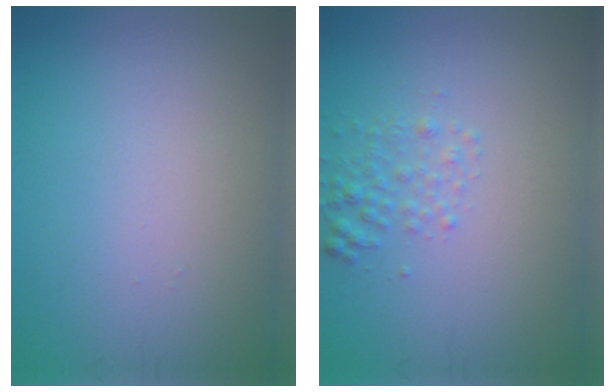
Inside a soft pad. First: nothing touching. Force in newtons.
{"total": 1.7, "press": 1.7, "slide": 0.1}